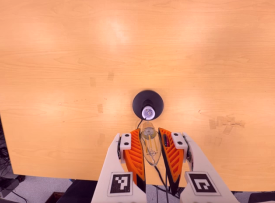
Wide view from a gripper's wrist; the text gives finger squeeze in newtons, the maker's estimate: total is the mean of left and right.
{"total": 20.3, "left": 22.1, "right": 18.4}